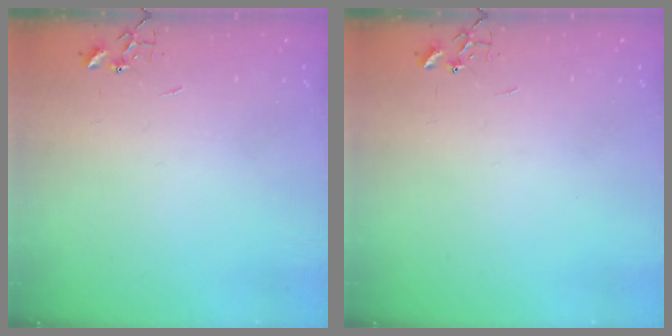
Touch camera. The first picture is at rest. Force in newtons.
{"total": 0.0}